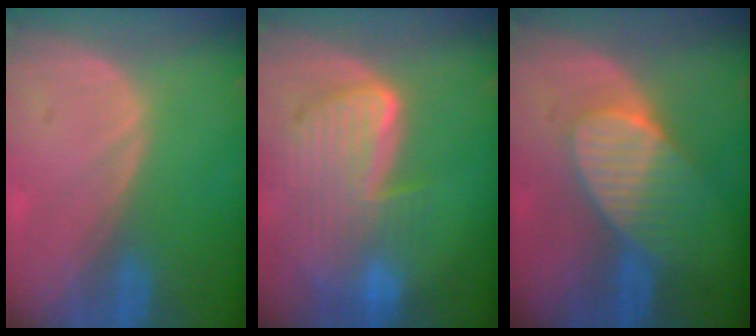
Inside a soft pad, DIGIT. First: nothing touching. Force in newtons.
{"total": 9.8, "press": 8.2, "slide": 5.2}
{"total": 7.2, "press": 7.0, "slide": 1.7}